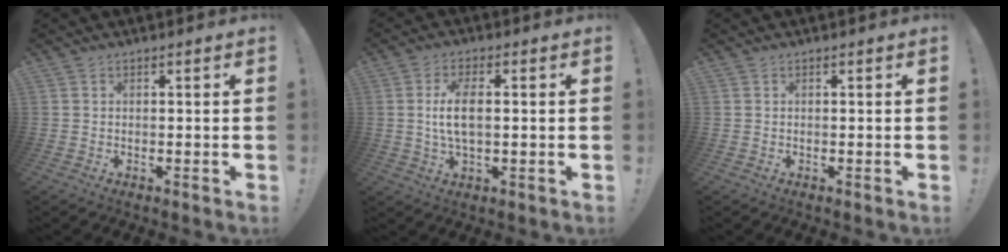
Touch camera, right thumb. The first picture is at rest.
{"total": 7.8, "force": [0.3, 3.3, 7.1], "torque": [-0.137, -0.004, 0.001]}
{"total": 0.0}